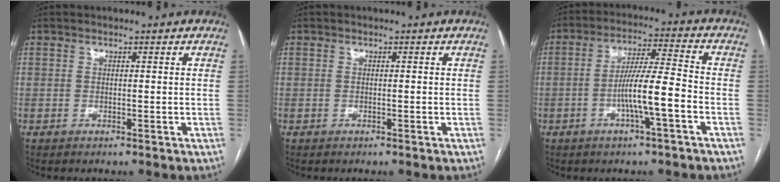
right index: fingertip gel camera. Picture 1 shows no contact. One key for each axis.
{"total": 0.0}
{"total": 8.9, "fx": -2.9, "fy": 0.2, "fz": 8.4, "tx": -0.154, "ty": 0.010, "tz": -0.053}